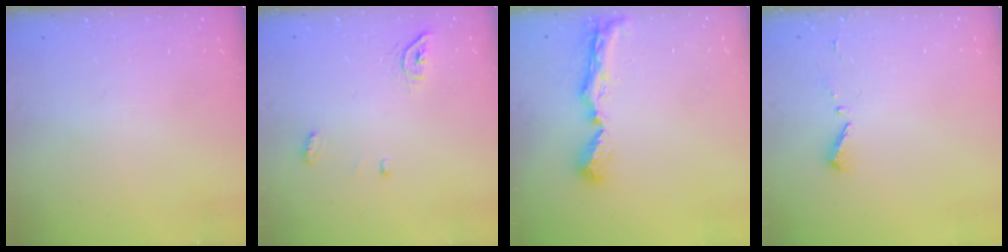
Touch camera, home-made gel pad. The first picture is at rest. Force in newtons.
{"total": 5.2, "press": 5.2, "slide": 0.1}
{"total": 8.6, "press": 8.5, "slide": 0.8}
{"total": 4.7, "press": 4.7, "slide": 0.4}